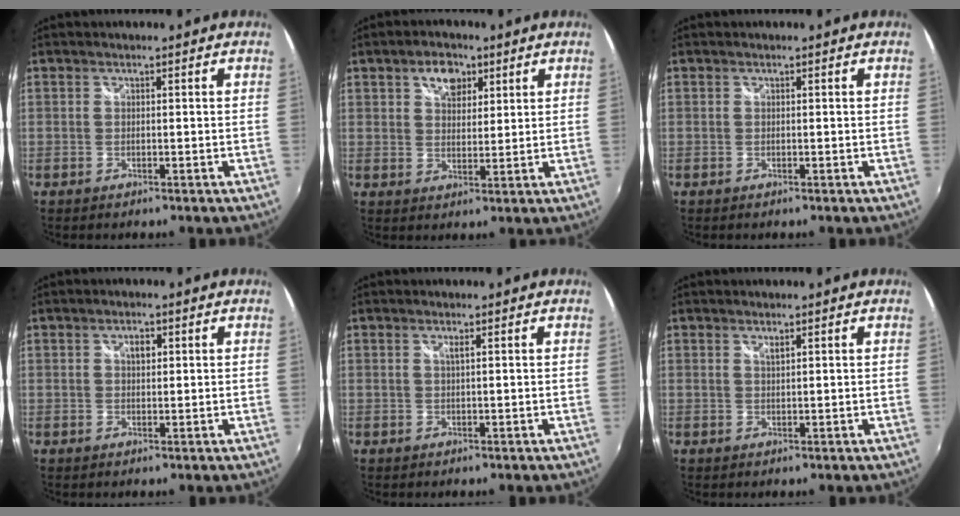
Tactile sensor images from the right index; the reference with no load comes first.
{"total": 5.9, "force": [3.1, 3.8, 3.2], "torque": [-0.045, 0.015, 0.052]}
{"total": 0.0}
{"total": 2.0, "force": [0.6, 1.2, 1.4], "torque": [-0.021, 0.005, 0.010]}
{"total": 0.8, "force": [0.3, -0.2, 0.7], "torque": [-0.013, 0.000, 0.004]}
{"total": 0.9, "force": [0.6, 0.2, 0.6], "torque": [-0.011, 0.001, 0.011]}